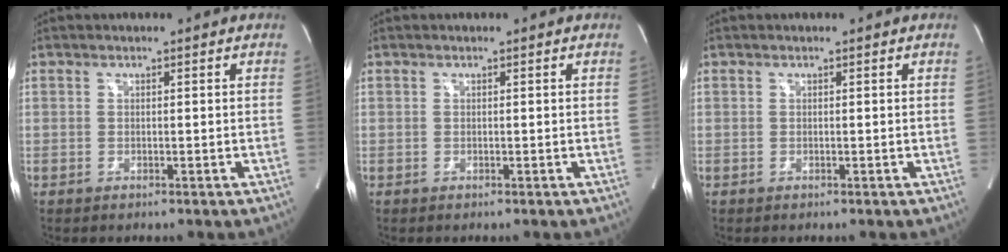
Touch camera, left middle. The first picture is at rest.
{"total": 0.0}
{"total": 0.0}